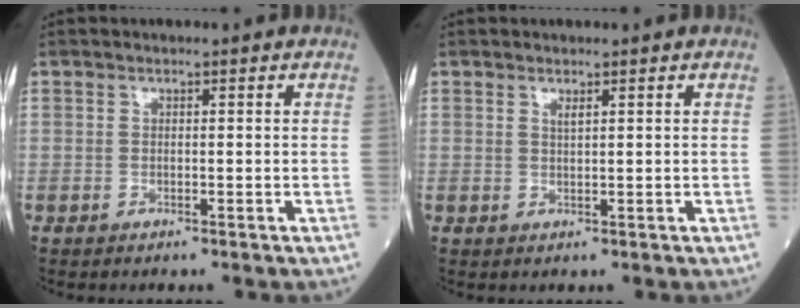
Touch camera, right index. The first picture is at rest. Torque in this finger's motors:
{"motor_torque": [-0.06, 0.01, -0.02, 0.00]}